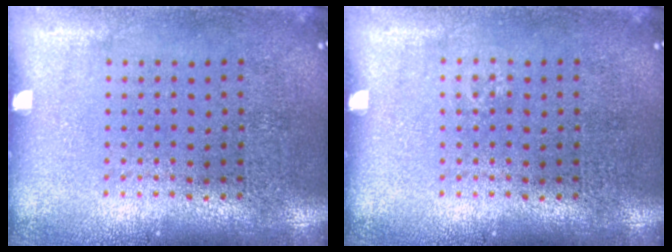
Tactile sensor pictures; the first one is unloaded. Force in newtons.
{"total": 0.5, "press": 0.5, "slide": 0.2}